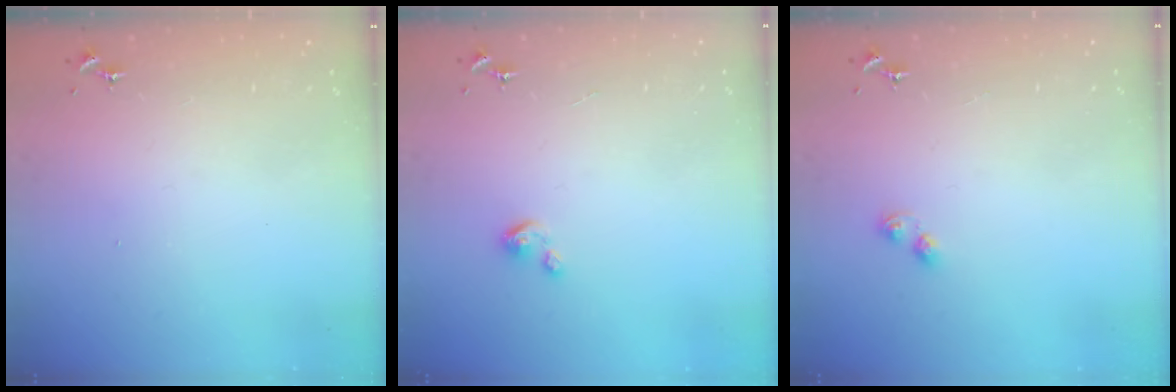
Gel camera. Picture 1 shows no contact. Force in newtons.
{"total": 3.0, "press": 3.0, "slide": 0.2}
{"total": 2.9, "press": 2.8, "slide": 0.5}